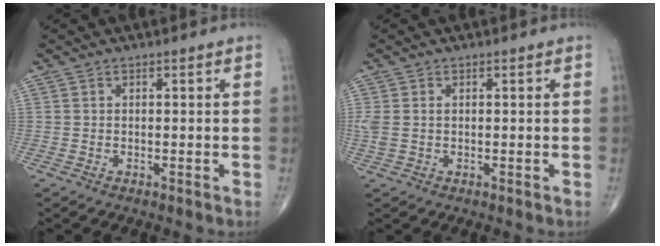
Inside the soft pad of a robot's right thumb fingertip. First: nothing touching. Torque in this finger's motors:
{"motor_torque": [0.89, 0.76, 0.58, 0.11, 0.05]}